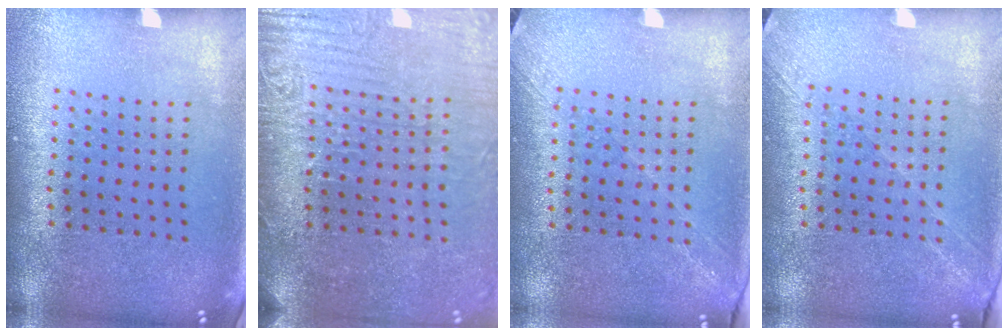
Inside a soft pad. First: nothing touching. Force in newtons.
{"total": 4.0, "press": 3.7, "slide": 1.5}
{"total": 1.3, "press": 1.1, "slide": 0.7}
{"total": 1.3, "press": 1.2, "slide": 0.5}